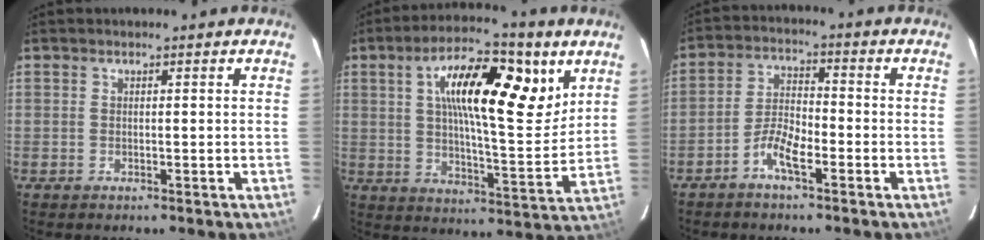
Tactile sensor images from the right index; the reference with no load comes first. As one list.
[{"total": 18.4, "force": [7.5, 5.9, 15.7], "torque": [-0.244, 0.008, 0.111]}, {"total": 5.4, "force": [-3.6, 1.4, 3.8], "torque": [-0.087, 0.012, -0.071]}]